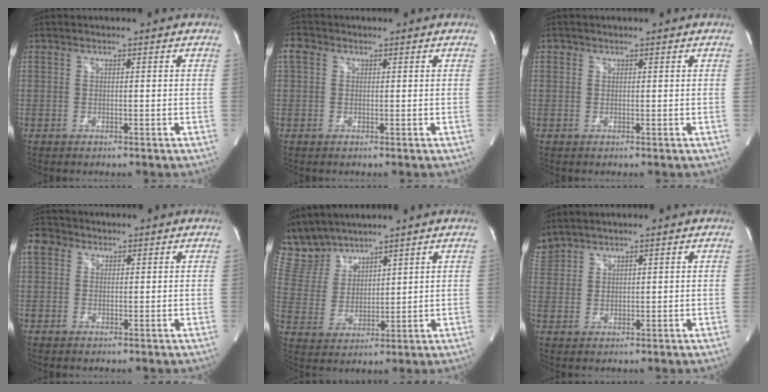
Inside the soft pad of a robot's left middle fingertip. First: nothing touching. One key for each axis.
{"total": 2.2, "fx": 0.8, "fy": 1.8, "fz": 1.1, "tx": -0.029, "ty": 0.018, "tz": 0.016}
{"total": 0.6, "fx": 0.4, "fy": 0.4, "fz": 0.1, "tx": -0.001, "ty": -0.002, "tz": 0.005}
{"total": 3.8, "fx": 1.8, "fy": 3.0, "fz": 1.4, "tx": -0.038, "ty": 0.022, "tz": 0.037}
{"total": 8.6, "fx": 8.2, "fy": 2.4, "fz": 0.9, "tx": -0.038, "ty": 0.016, "tz": 0.186}
{"total": 4.1, "fx": 3.9, "fy": 1.0, "fz": 0.4, "tx": -0.025, "ty": 0.019, "tz": 0.087}